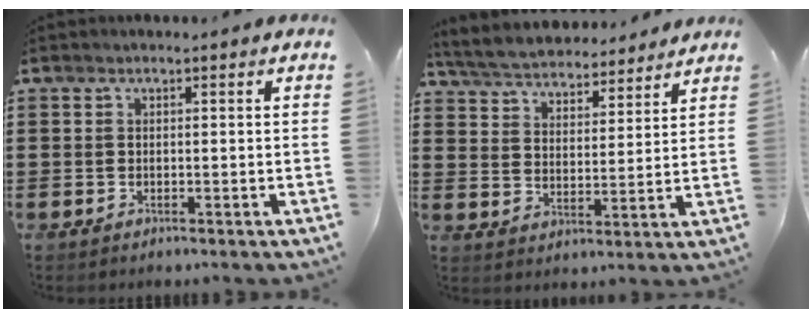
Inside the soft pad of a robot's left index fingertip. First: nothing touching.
{"total": 5.1, "force": [5.1, 0.5, 0.5], "torque": [-0.037, -0.032, 0.087]}